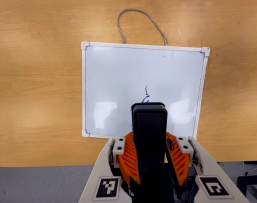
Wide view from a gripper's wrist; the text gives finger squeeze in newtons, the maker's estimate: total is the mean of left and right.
{"total": 9.5, "left": 7.9, "right": 11.1}